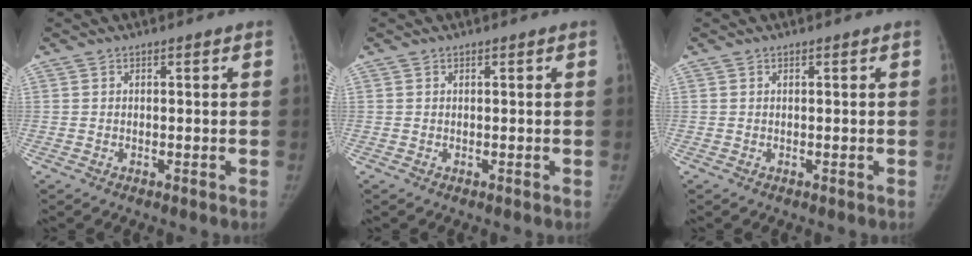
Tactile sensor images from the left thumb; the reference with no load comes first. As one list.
[{"total": 0.0}, {"total": 0.0}]